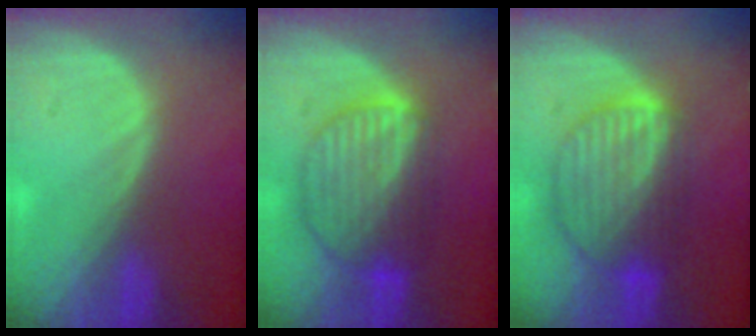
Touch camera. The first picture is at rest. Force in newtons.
{"total": 8.8, "press": 7.7, "slide": 4.2}
{"total": 9.0, "press": 7.8, "slide": 4.5}